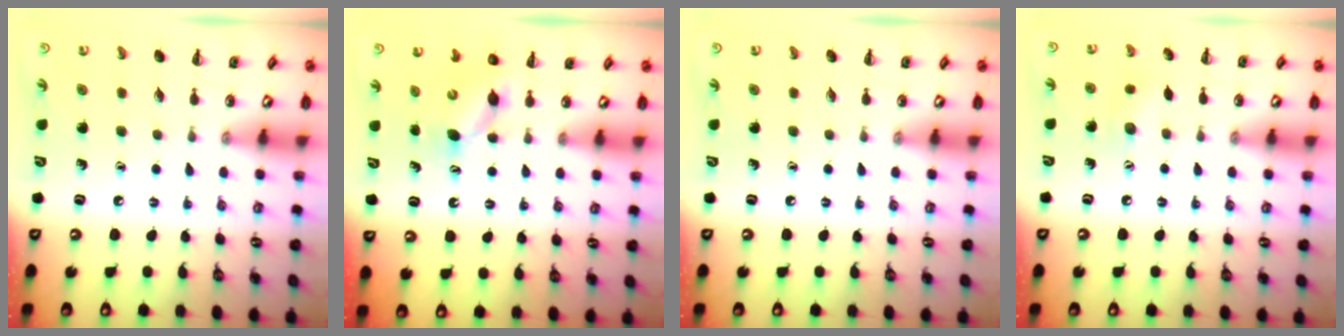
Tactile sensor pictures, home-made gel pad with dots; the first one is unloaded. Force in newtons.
{"total": 4.6, "press": 4.4, "slide": 1.2}
{"total": 0.0}
{"total": 5.9, "press": 5.8, "slide": 1.3}